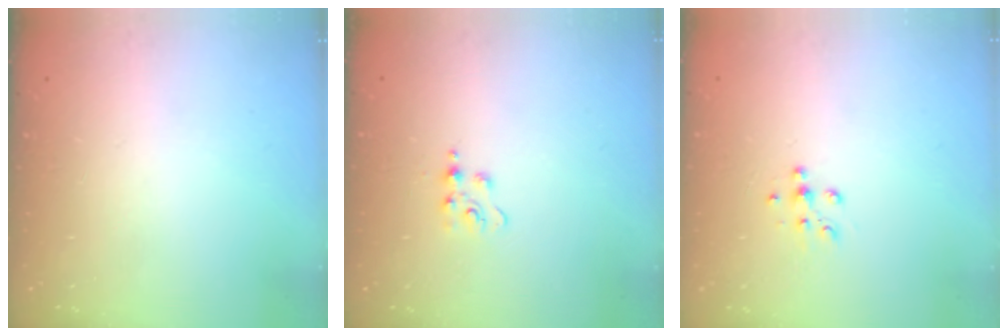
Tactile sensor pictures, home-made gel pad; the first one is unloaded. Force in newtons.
{"total": 3.8, "press": 3.8, "slide": 0.4}
{"total": 5.2, "press": 5.1, "slide": 1.0}